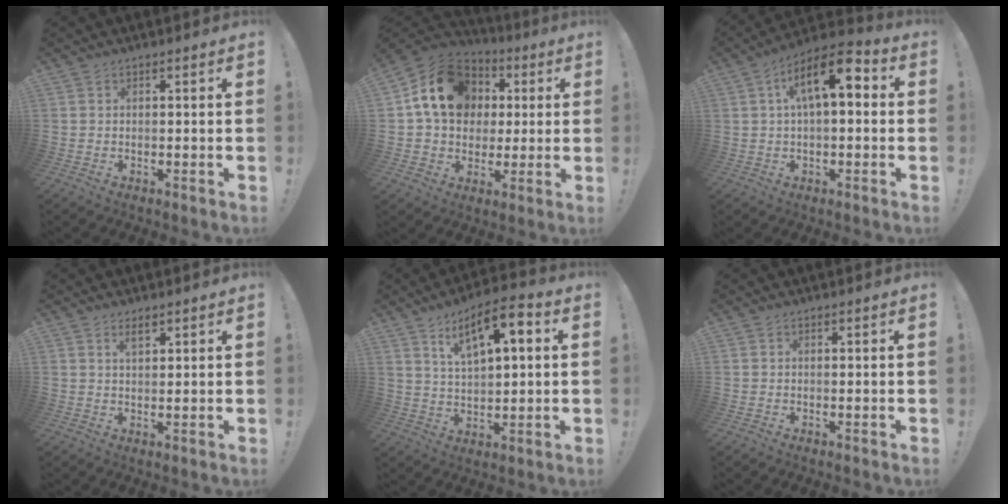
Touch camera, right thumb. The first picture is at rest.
{"total": 17.7, "force": [4.6, 14.3, 9.3], "torque": [-0.136, -0.003, 0.096]}
{"total": 12.6, "force": [3.3, 5.6, 10.8], "torque": [-0.169, 0.000, 0.057]}
{"total": 2.6, "force": [2.0, 1.2, 1.3], "torque": [-0.022, -0.003, 0.034]}
{"total": 11.9, "force": [5.4, 4.3, 9.6], "torque": [-0.153, -0.016, 0.089]}
{"total": 0.0}